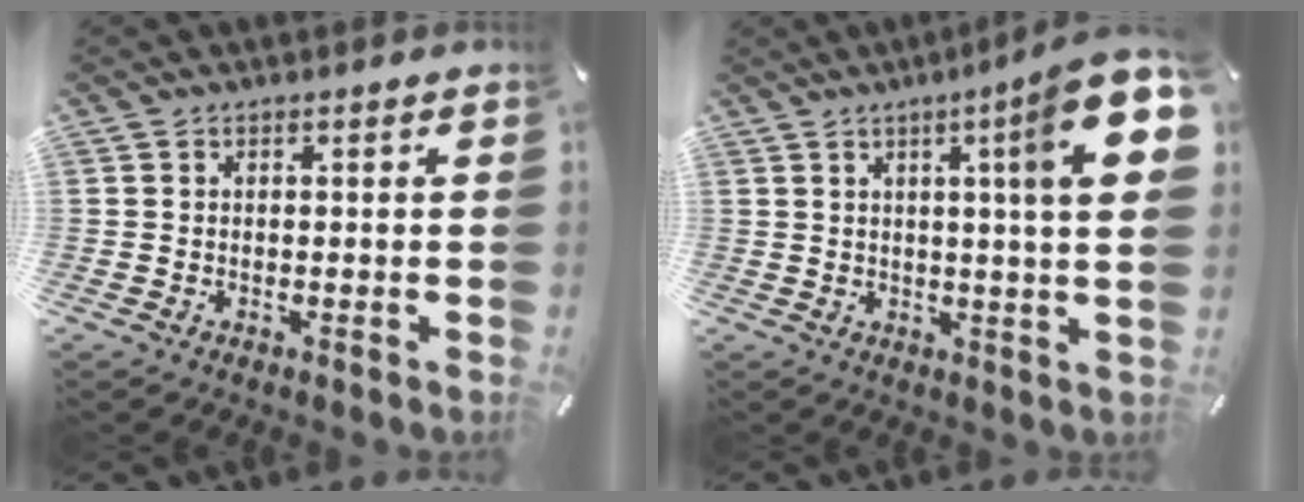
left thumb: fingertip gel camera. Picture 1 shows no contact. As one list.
[{"total": 15.9, "force": [5.9, 0.5, 14.7], "torque": [-0.223, -0.036, 0.075]}]